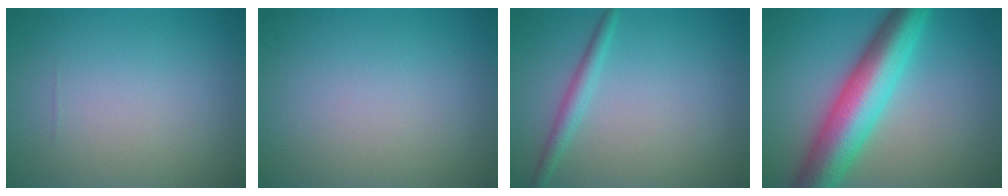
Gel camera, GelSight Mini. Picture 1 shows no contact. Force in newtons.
{"total": 0.0}
{"total": 1.9, "press": 1.9, "slide": 0.2}
{"total": 9.4, "press": 9.4, "slide": 0.0}